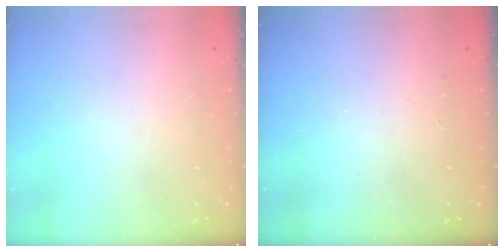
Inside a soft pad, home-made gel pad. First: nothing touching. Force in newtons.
{"total": 2.1, "press": 2.0, "slide": 0.4}